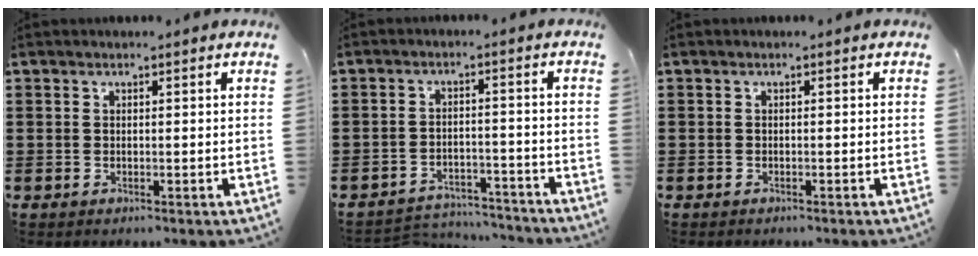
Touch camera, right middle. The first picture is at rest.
{"total": 4.0, "force": [-4.0, 0.7, 0.1], "torque": [-0.014, 0.002, -0.087]}
{"total": 0.6, "force": [-0.5, 0.2, 0.1], "torque": [-0.002, 0.001, -0.012]}